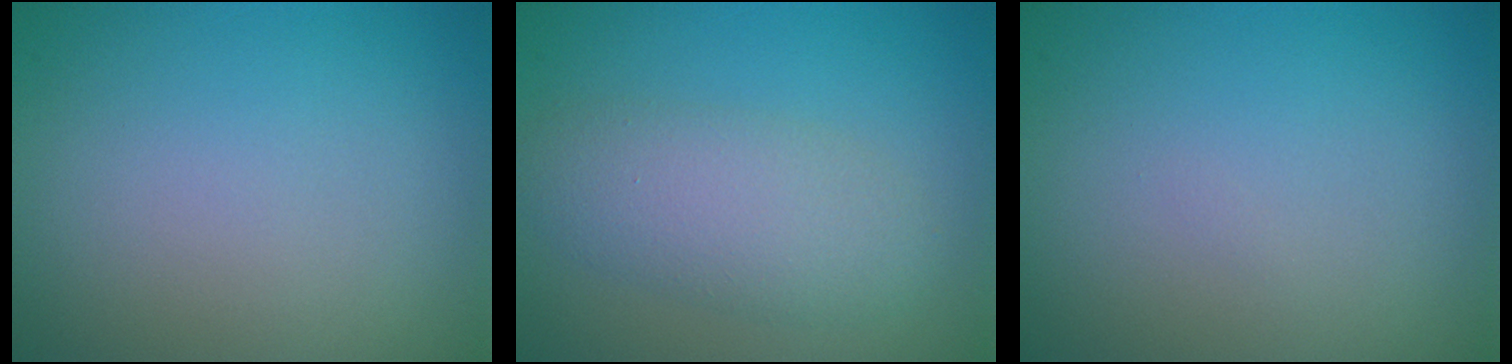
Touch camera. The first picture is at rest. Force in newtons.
{"total": 4.0, "press": 4.0, "slide": 0.1}
{"total": 0.0}